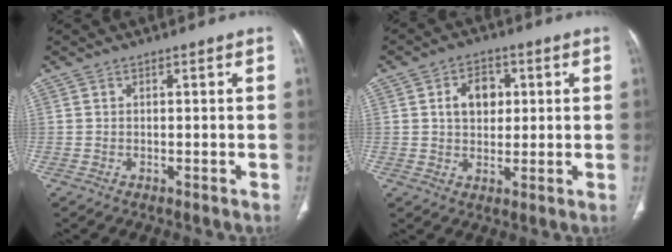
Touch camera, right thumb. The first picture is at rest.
{"total": 6.9, "force": [1.6, 4.9, 4.5], "torque": [-0.046, 0.001, 0.024]}